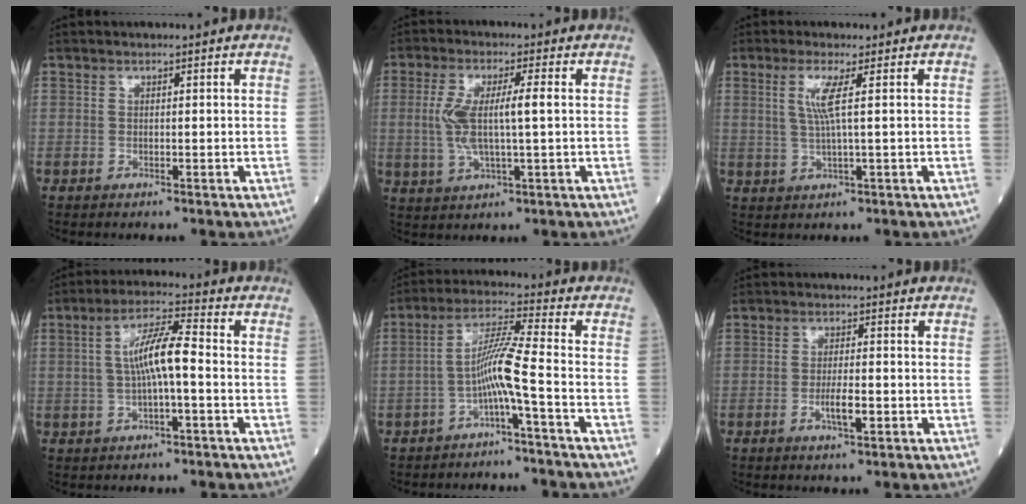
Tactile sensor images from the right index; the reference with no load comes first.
{"total": 7.7, "force": [0.5, 1.2, 7.6], "torque": [-0.166, 0.007, 0.010]}
{"total": 4.2, "force": [1.2, -0.6, 4.0], "torque": [-0.087, -0.002, 0.026]}
{"total": 7.5, "force": [-0.1, 1.0, 7.4], "torque": [-0.140, 0.017, -0.005]}
{"total": 6.7, "force": [-2.5, -1.0, 6.1], "torque": [-0.118, 0.020, -0.047]}
{"total": 3.4, "force": [-1.1, 0.5, 3.2], "torque": [-0.060, -0.001, -0.018]}